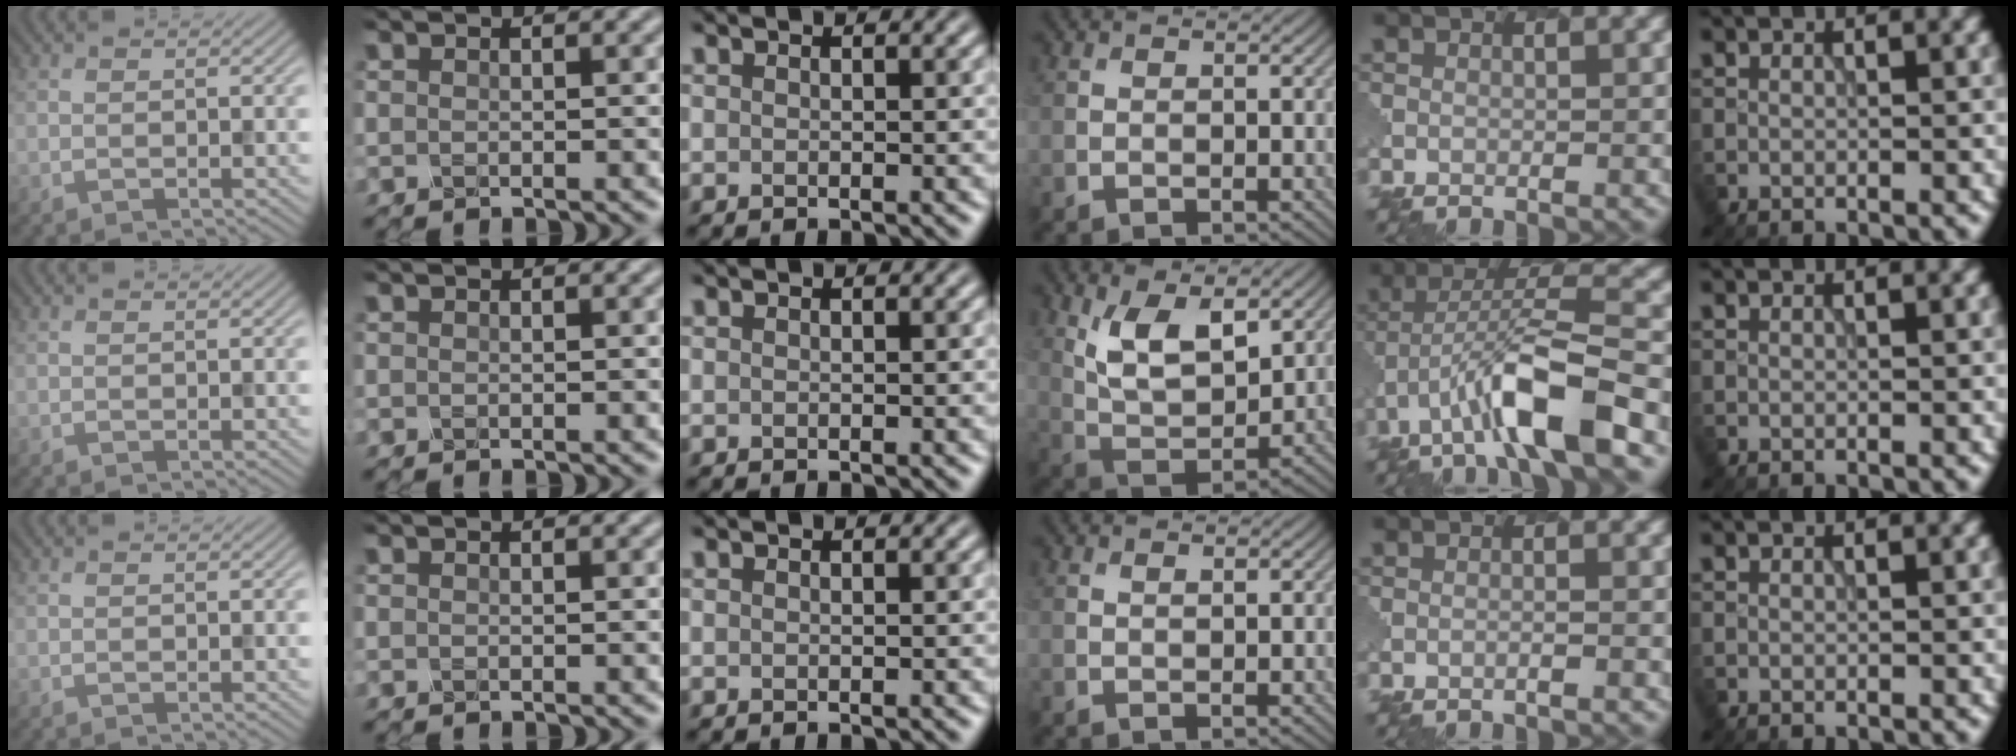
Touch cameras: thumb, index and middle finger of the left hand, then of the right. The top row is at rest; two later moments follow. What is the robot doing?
{"motion": "insert", "object": "pen bag"}